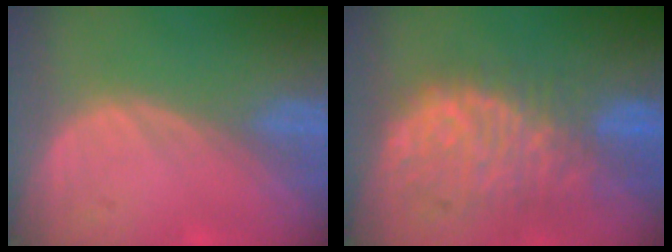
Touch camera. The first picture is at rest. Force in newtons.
{"total": 11.0, "press": 9.6, "slide": 5.4}